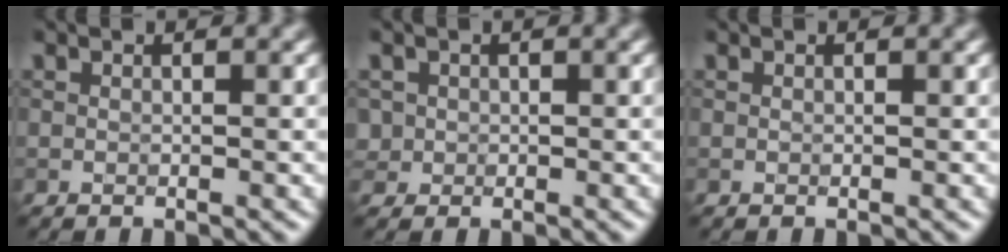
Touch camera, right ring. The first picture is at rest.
{"total": 1.4, "force": [0.1, 1.3, 0.1], "torque": [0.007, -0.004, 0.003]}
{"total": 0.0}